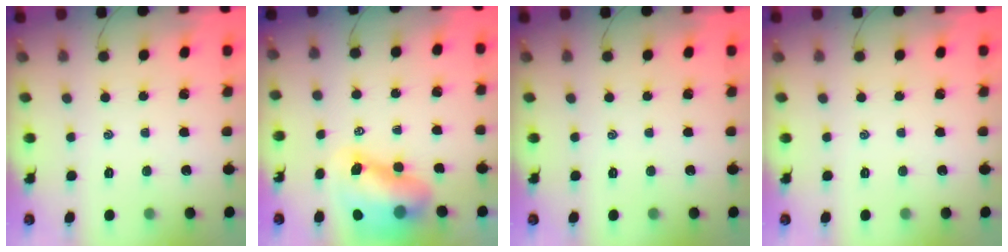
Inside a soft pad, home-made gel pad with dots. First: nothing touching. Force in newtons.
{"total": 10.3, "press": 10.0, "slide": 2.5}
{"total": 0.0}
{"total": 0.0}